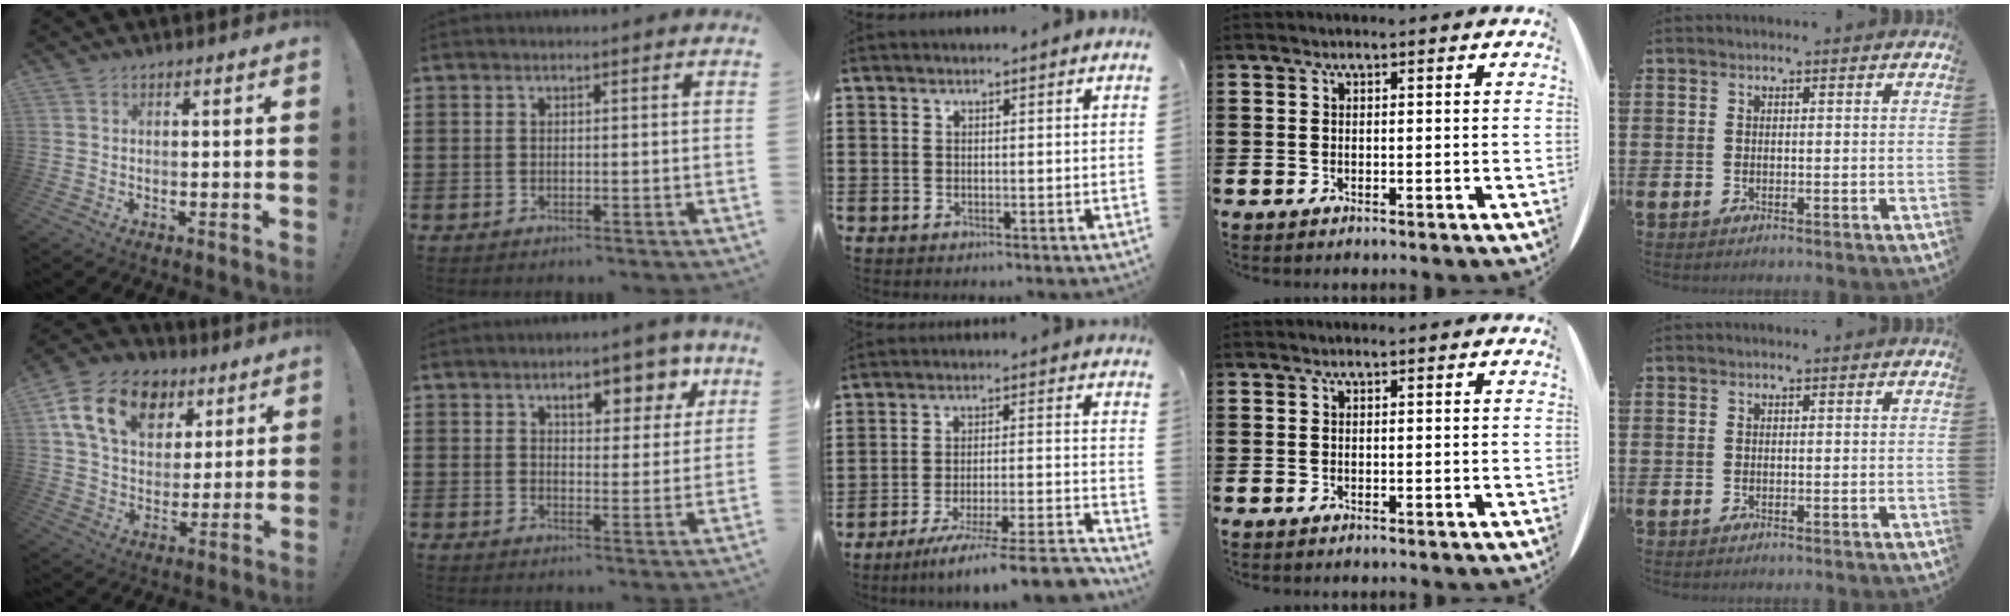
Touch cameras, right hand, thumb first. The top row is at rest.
{"thumb": {"total": 17.9, "force": [7.8, 12.4, 10.2], "torque": [-0.160, -0.023, 0.146]}, "index": {"total": 6.7, "force": [3.9, 3.3, 4.4], "torque": [-0.062, -0.004, 0.058]}, "middle": {"total": 8.8, "force": [-7.7, -0.3, 4.3], "torque": [-0.062, -0.003, -0.142]}}